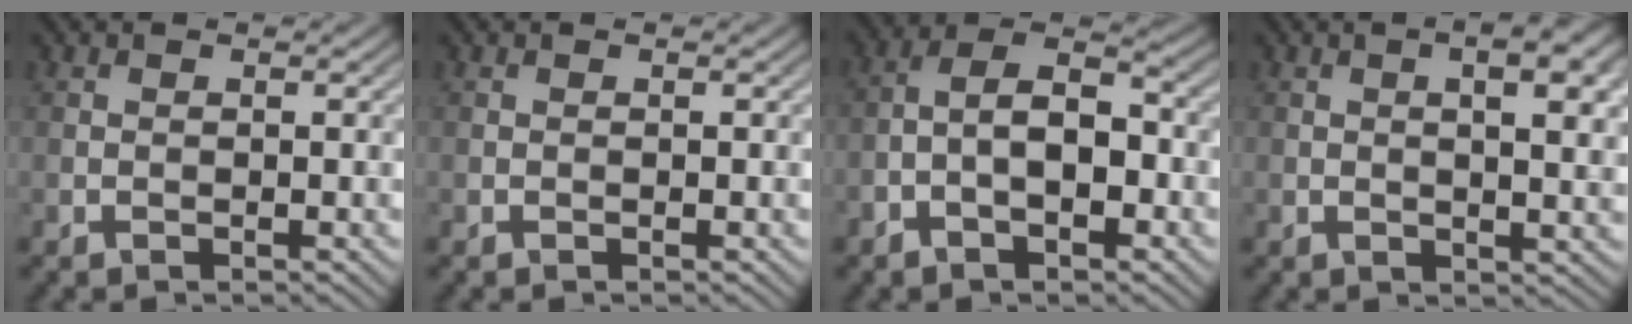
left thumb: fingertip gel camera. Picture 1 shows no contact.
{"total": 0.0}
{"total": 7.1, "force": [-2.2, 3.3, 5.9], "torque": [-0.101, 0.016, -0.047]}
{"total": 7.0, "force": [1.7, 2.2, 6.5], "torque": [-0.096, 0.002, 0.023]}